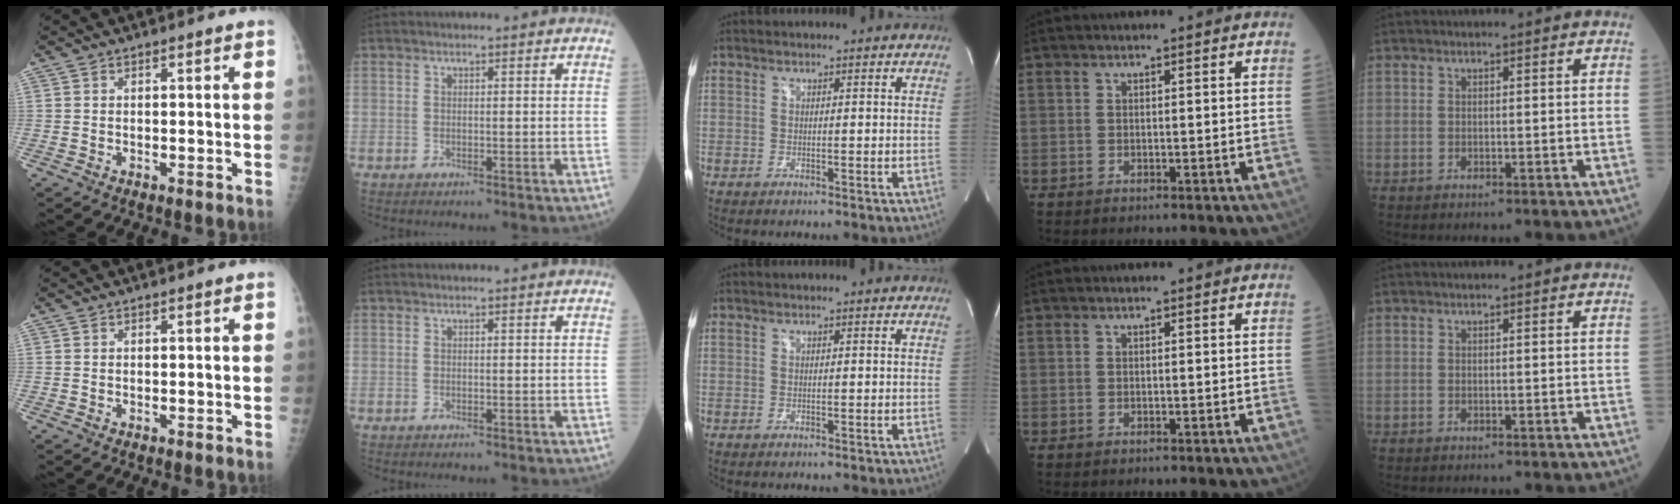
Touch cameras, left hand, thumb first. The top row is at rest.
{}